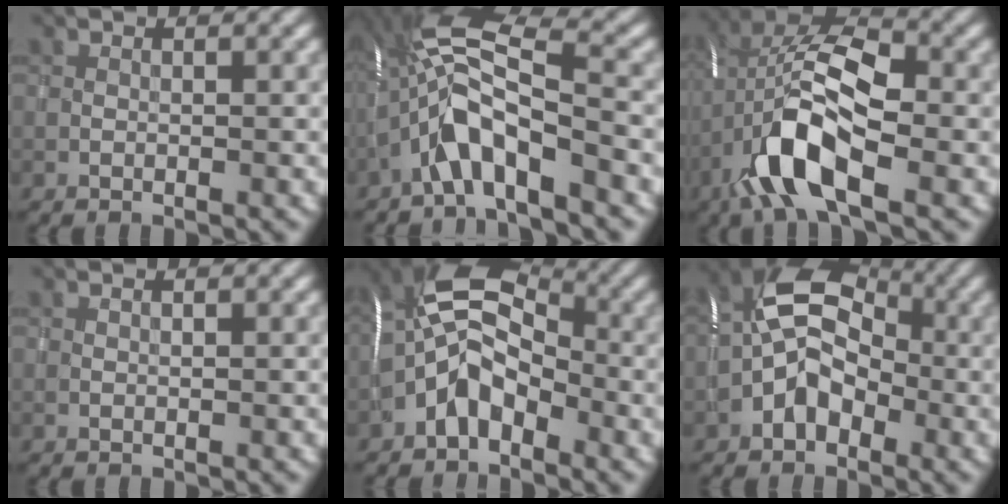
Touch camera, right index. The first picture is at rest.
{"total": 8.6, "force": [-3.3, 2.5, 7.6], "torque": [-0.145, 0.021, -0.068]}
{"total": 10.5, "force": [-3.2, 4.5, 8.9], "torque": [-0.180, 0.009, -0.066]}
{"total": 0.0}
{"total": 6.3, "force": [-1.8, 3.9, 4.7], "torque": [-0.093, 0.018, -0.048]}
{"total": 6.1, "force": [-1.2, 4.3, 4.2], "torque": [-0.070, 0.014, -0.035]}